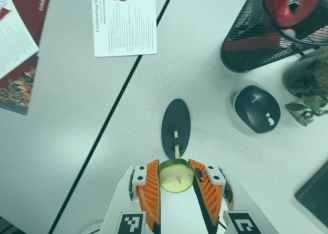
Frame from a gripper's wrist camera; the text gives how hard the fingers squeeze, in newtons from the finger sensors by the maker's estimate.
{"total": 12.5, "left": 12.3, "right": 12.7}